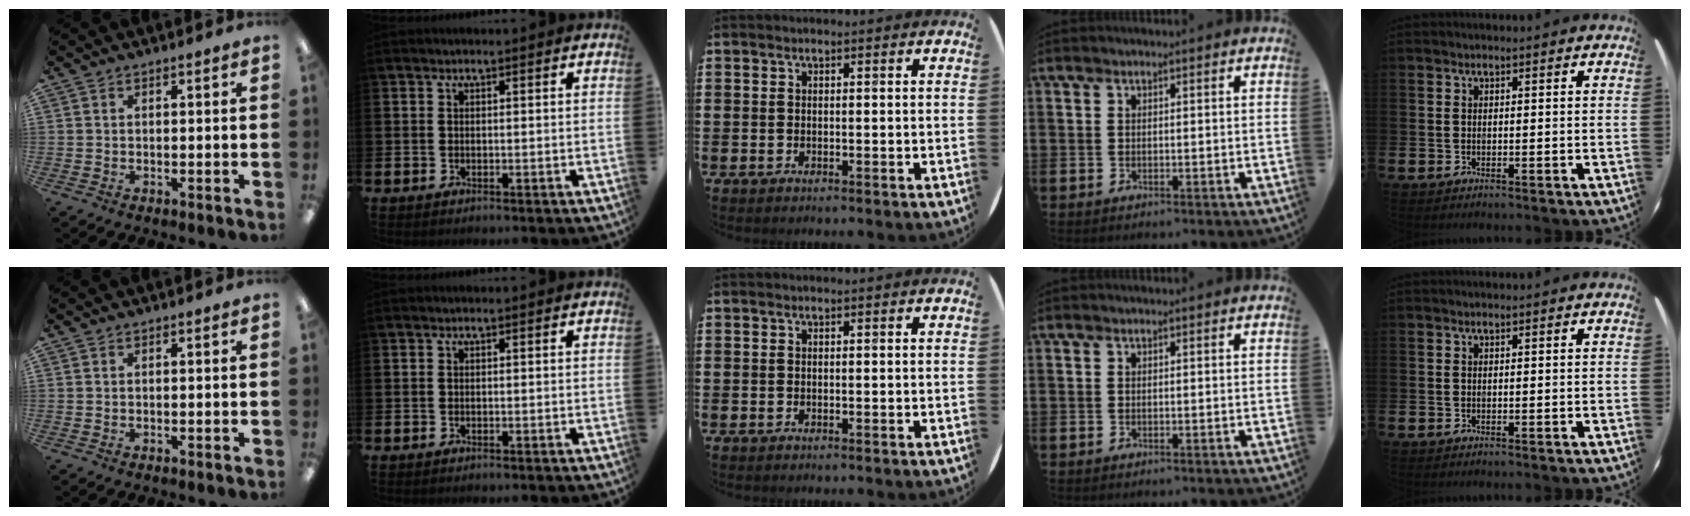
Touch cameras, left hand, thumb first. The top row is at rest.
{}